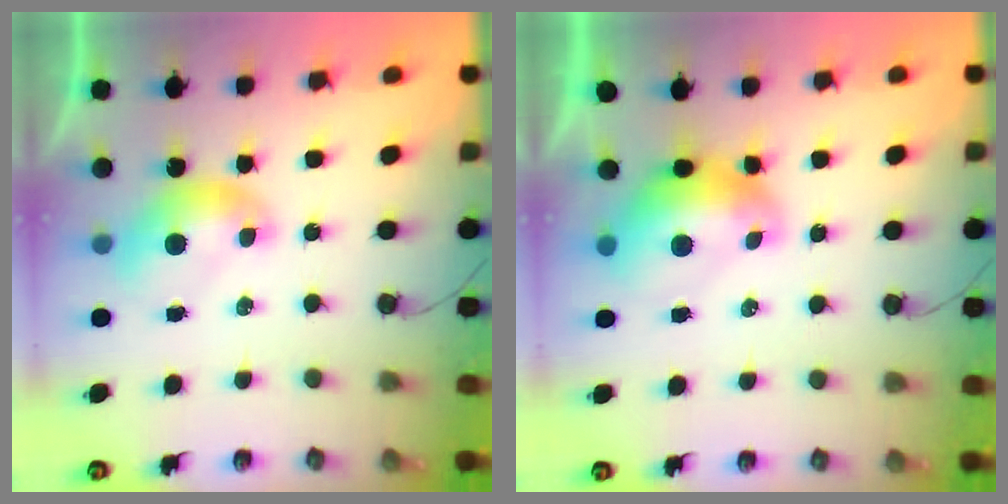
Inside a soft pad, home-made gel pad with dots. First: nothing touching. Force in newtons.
{"total": 2.8, "press": 2.7, "slide": 0.7}